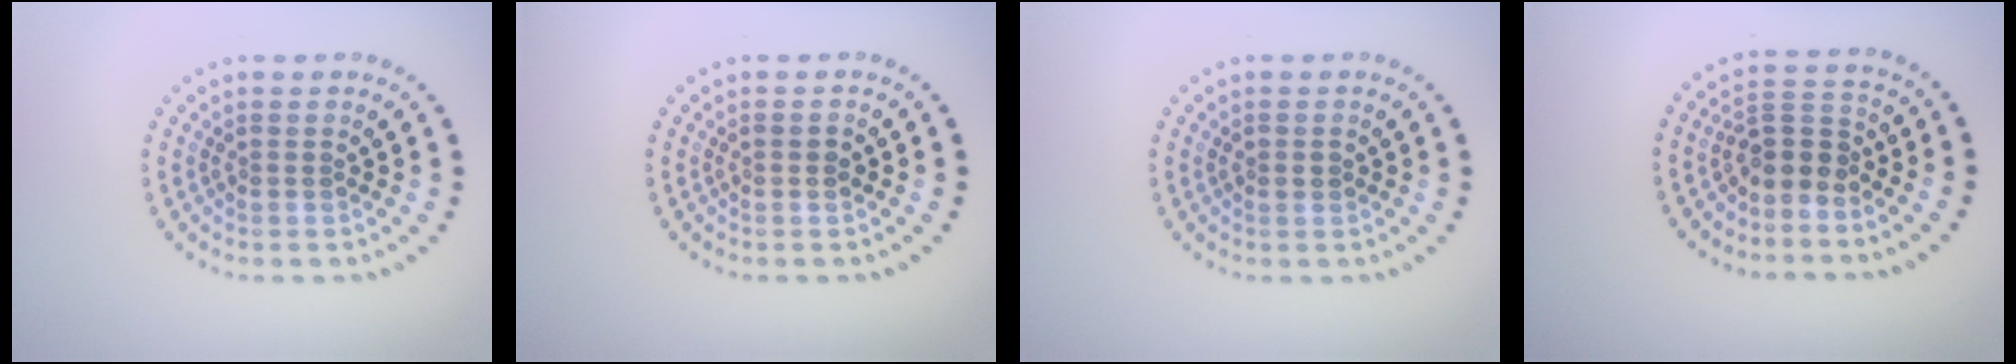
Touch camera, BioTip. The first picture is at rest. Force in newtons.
{"total": 0.9, "press": 0.9, "slide": 0.2}
{"total": 1.3, "press": 1.2, "slide": 0.3}
{"total": 2.9, "press": 2.4, "slide": 1.6}